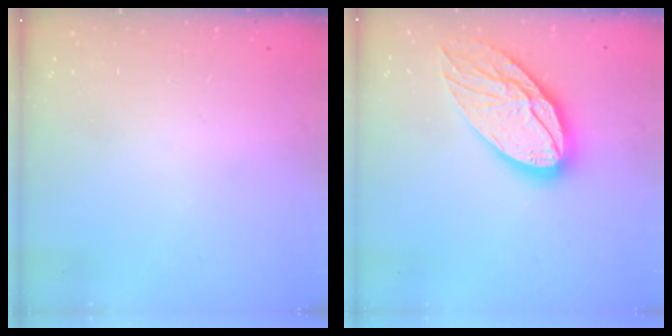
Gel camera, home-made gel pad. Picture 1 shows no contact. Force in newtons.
{"total": 19.9, "press": 19.8, "slide": 1.8}